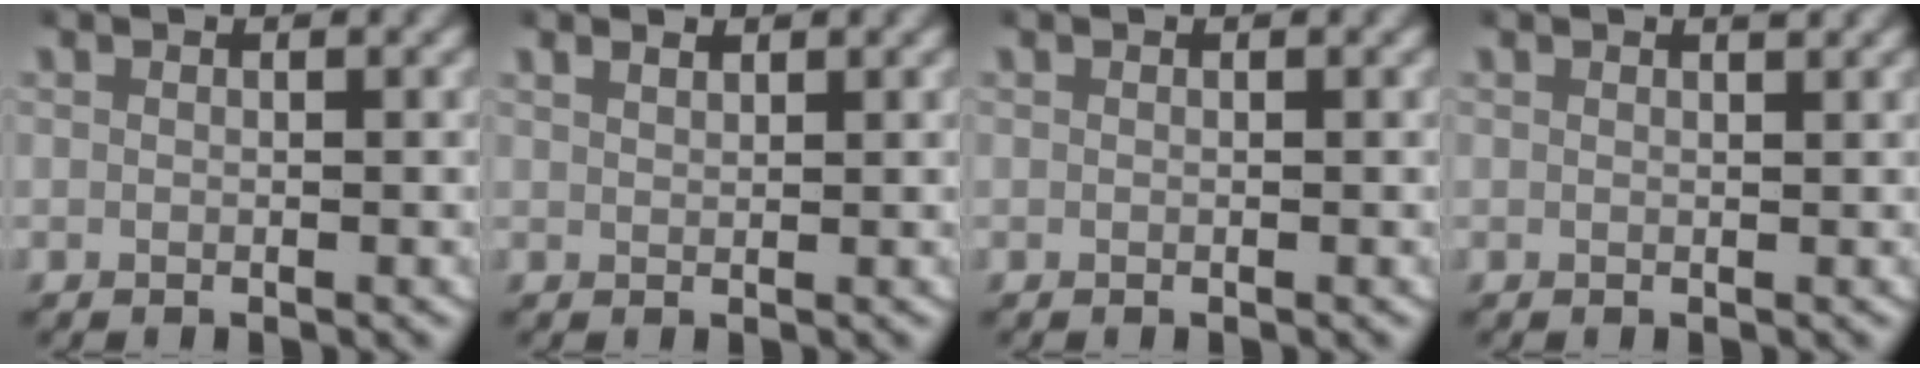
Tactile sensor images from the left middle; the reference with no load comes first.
{"total": 1.2, "force": [1.1, 0.3, 0.4], "torque": [-0.003, 0.000, 0.022]}
{"total": 0.0}
{"total": 0.7, "force": [0.6, -0.1, 0.3], "torque": [0.001, 0.000, 0.007]}